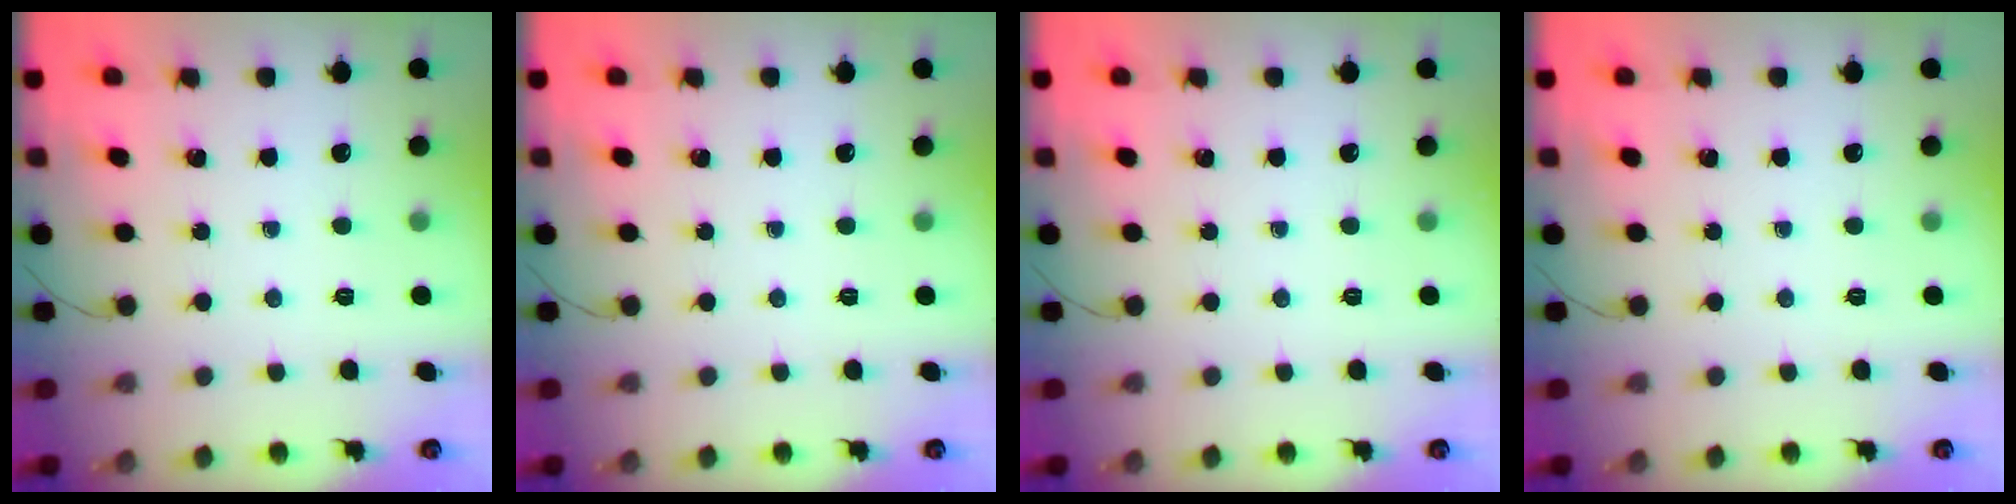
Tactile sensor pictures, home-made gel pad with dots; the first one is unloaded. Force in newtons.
{"total": 0.0}
{"total": 0.0}
{"total": 0.0}